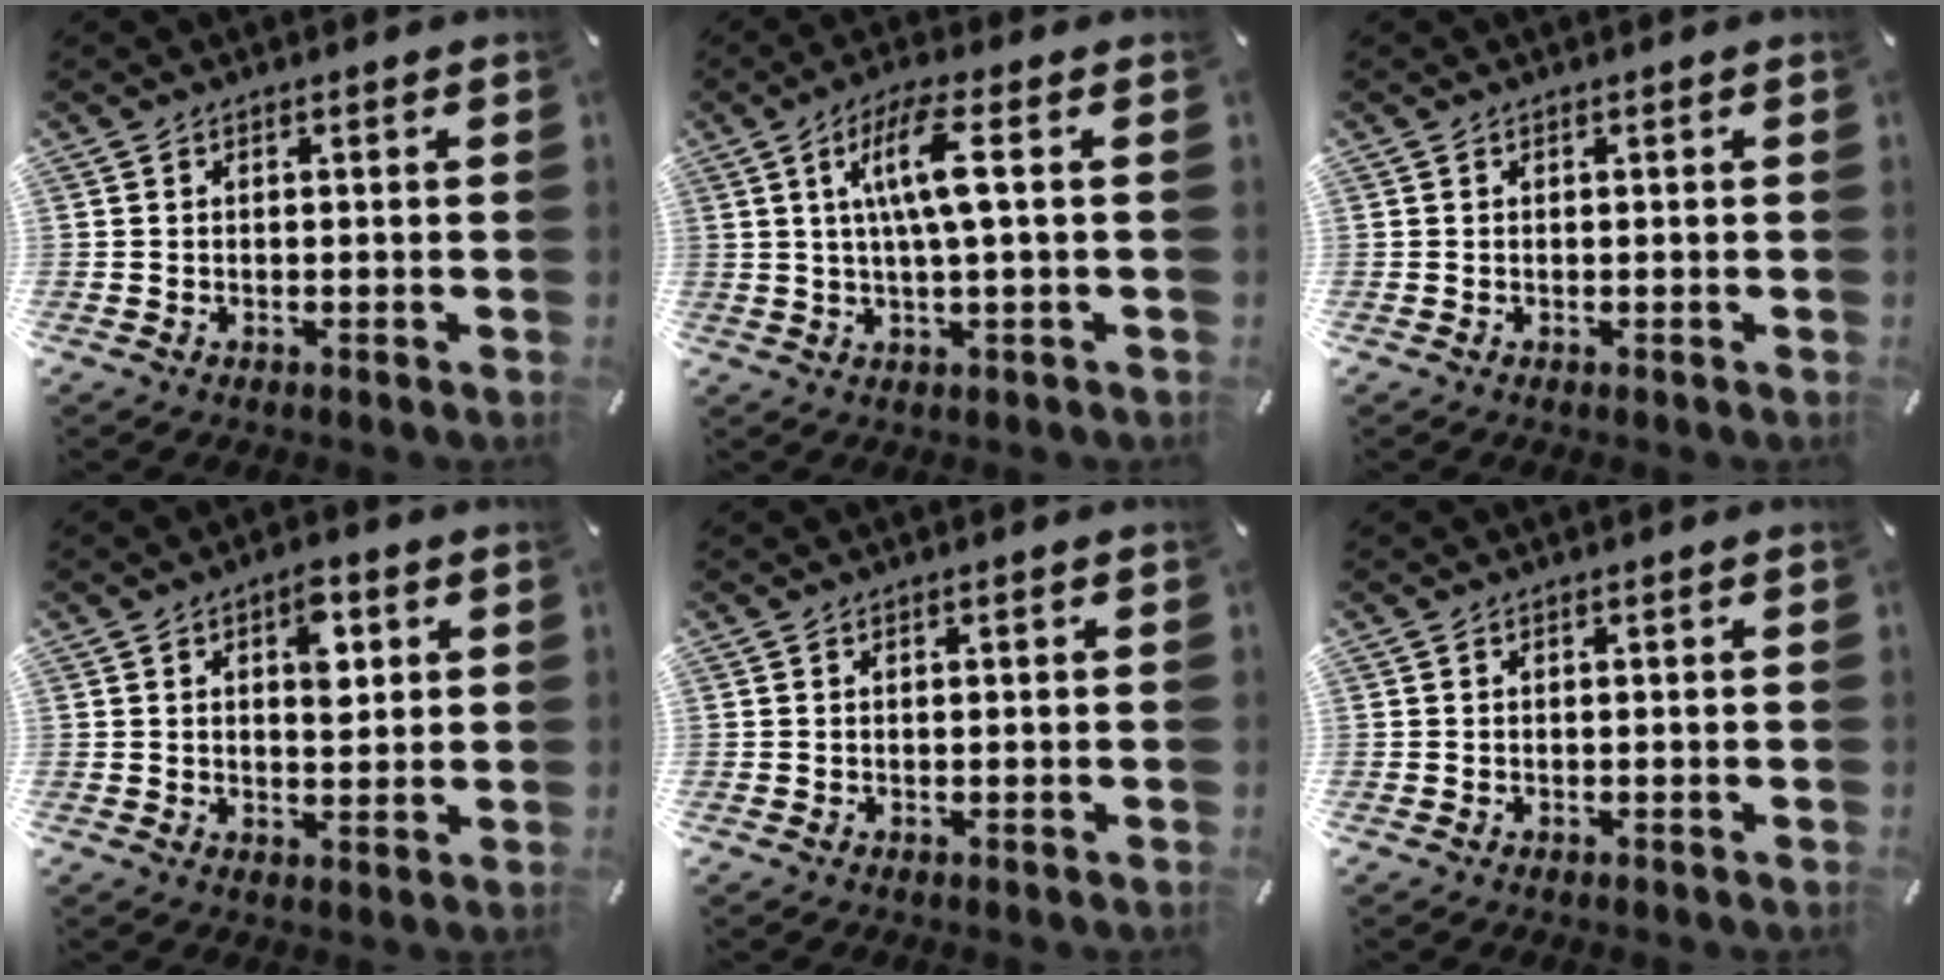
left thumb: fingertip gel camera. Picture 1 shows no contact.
{"total": 9.8, "force": [2.0, 1.7, 9.4], "torque": [-0.188, 0.001, 0.028]}
{"total": 0.0}
{"total": 6.9, "force": [2.3, 3.9, 5.2], "torque": [-0.053, -0.012, 0.028]}
{"total": 0.0}
{"total": 0.0}